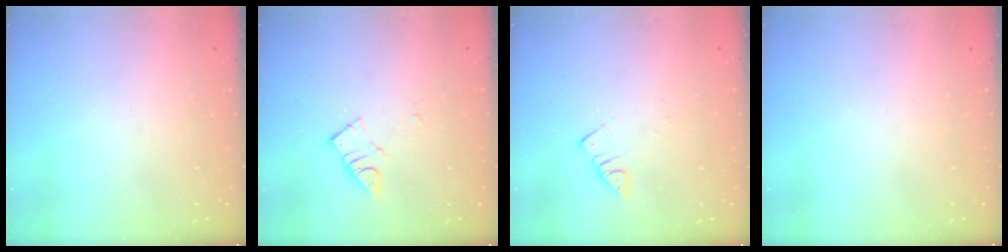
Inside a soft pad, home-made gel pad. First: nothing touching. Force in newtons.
{"total": 4.7, "press": 4.7, "slide": 0.2}
{"total": 2.4, "press": 2.4, "slide": 0.4}
{"total": 0.0}